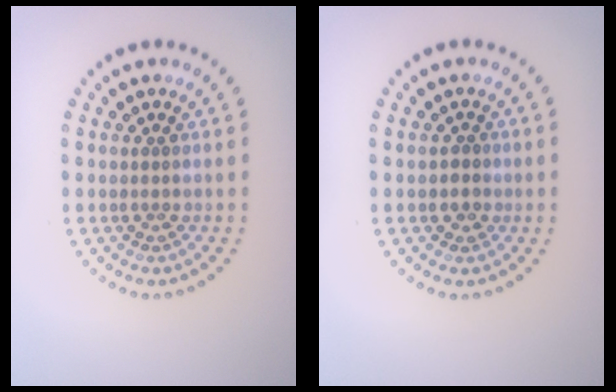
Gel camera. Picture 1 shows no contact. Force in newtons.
{"total": 0.8, "press": 0.7, "slide": 0.5}